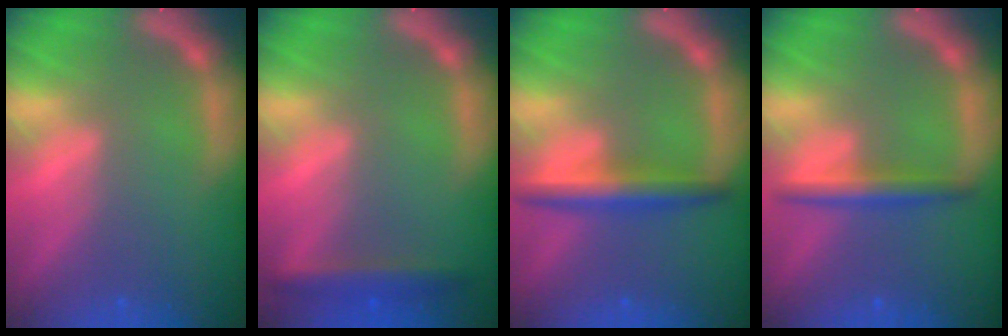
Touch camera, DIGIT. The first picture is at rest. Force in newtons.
{"total": 3.0}
{"total": 3.9}
{"total": 3.0}